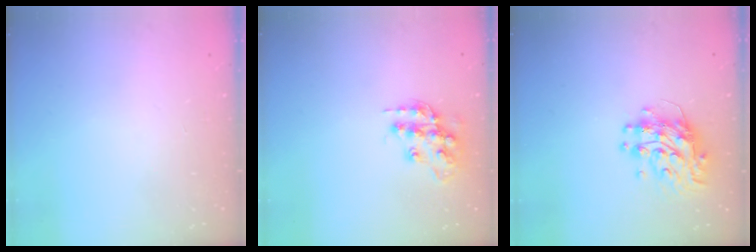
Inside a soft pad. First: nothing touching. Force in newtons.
{"total": 14.2, "press": 14.2, "slide": 0.9}
{"total": 11.5, "press": 11.5, "slide": 1.0}